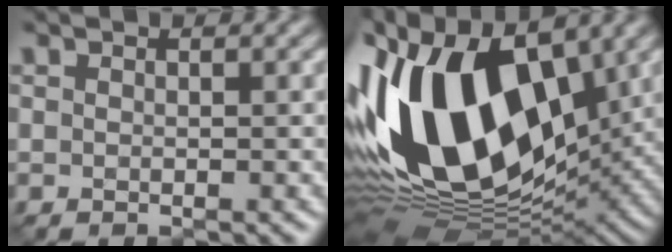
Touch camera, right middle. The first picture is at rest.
{"total": 17.3, "force": [1.8, 10.4, 13.7], "torque": [-0.281, 0.017, 0.009]}